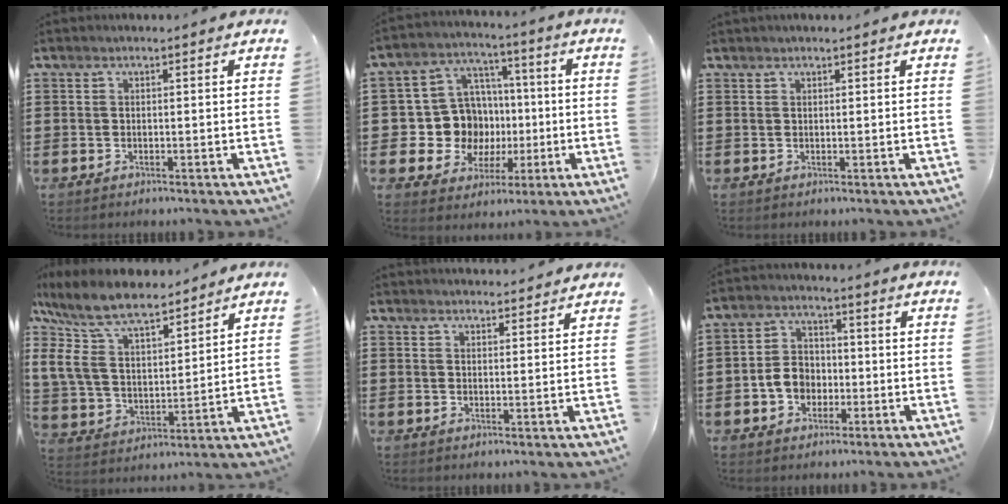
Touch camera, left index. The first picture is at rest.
{"total": 10.8, "force": [-0.3, 10.3, 3.1], "torque": [-0.112, 0.001, 0.005]}
{"total": 0.6, "force": [0.6, 0.1, 0.2], "torque": [-0.005, 0.001, 0.011]}
{"total": 12.1, "force": [9.1, 4.2, 6.7], "torque": [-0.176, -0.044, 0.164]}
{"total": 2.3, "force": [2.3, 0.1, -0.2], "torque": [-0.004, -0.006, 0.045]}
{"total": 5.5, "force": [-1.8, 4.4, 2.8], "torque": [-0.065, 0.011, -0.037]}